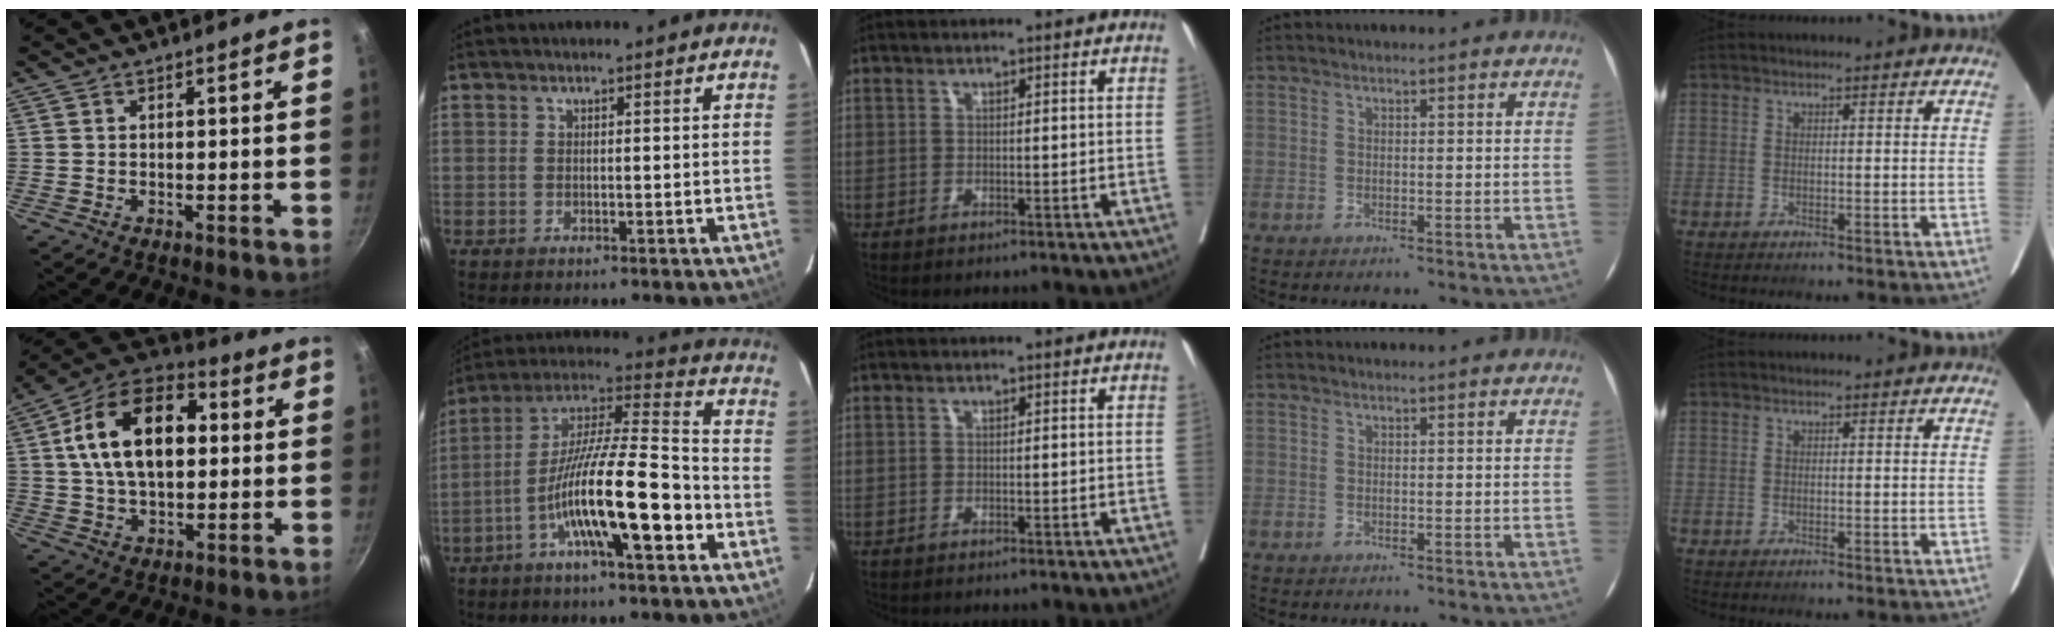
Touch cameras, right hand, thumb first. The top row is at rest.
{"thumb": {"total": 19.1, "force": [3.2, 11.4, 14.9], "torque": [-0.238, 0.020, 0.047]}, "index": {"total": 16.9, "force": [-6.2, 1.8, 15.6], "torque": [-0.281, 0.003, -0.111]}}